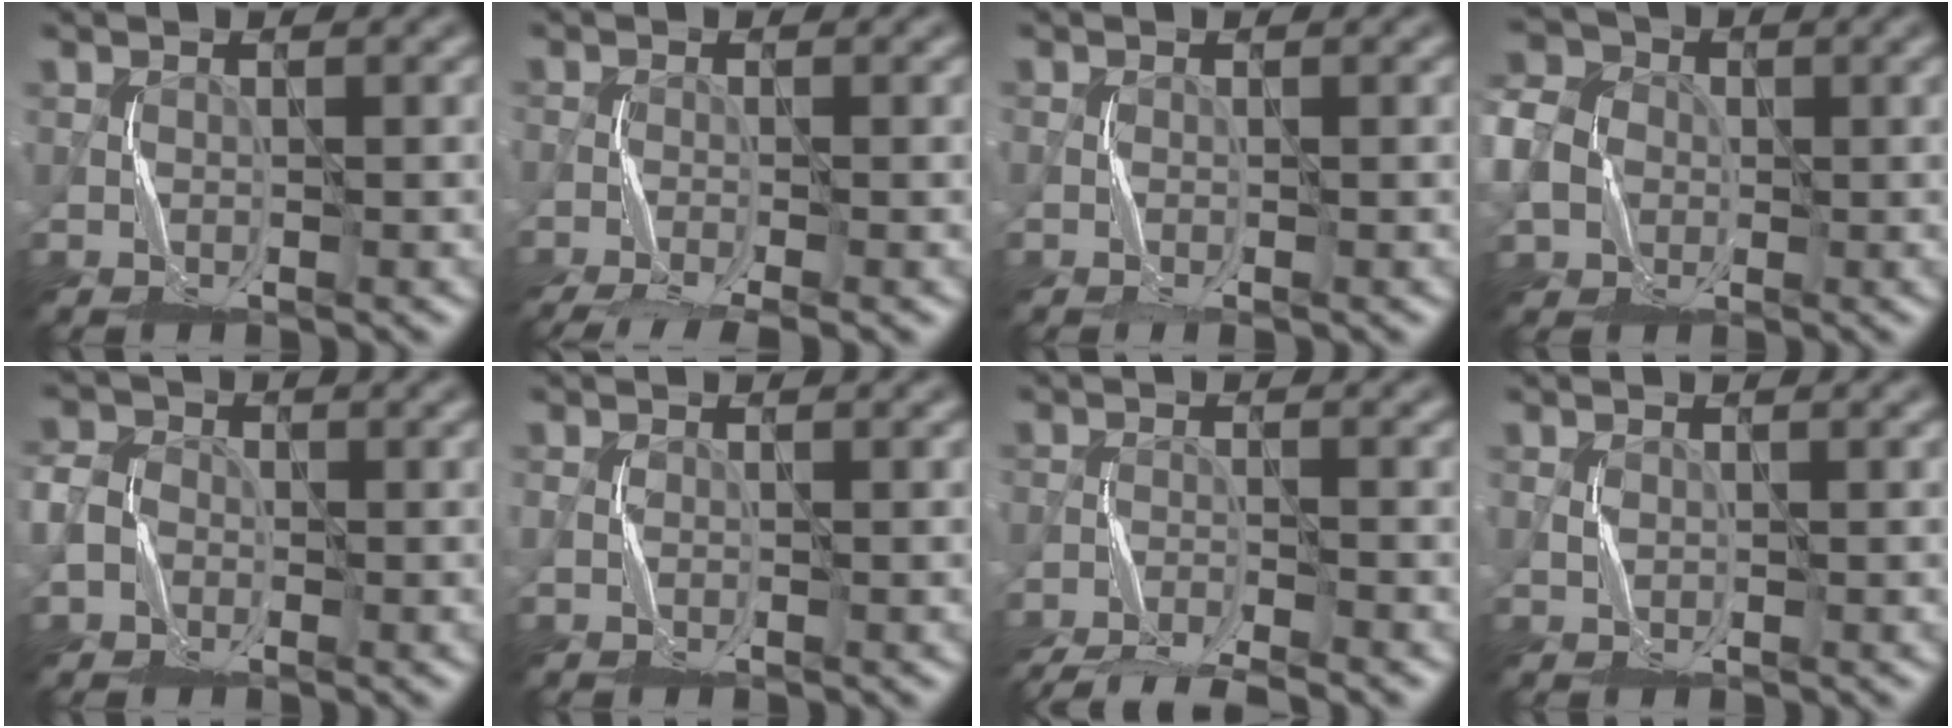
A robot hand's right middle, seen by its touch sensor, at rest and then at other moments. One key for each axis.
{"total": 5.1, "fx": -4.1, "fy": 0.6, "fz": 2.9, "tx": -0.049, "ty": -0.012, "tz": -0.082}
{"total": 0.6, "fx": -0.5, "fy": -0.1, "fz": 0.3, "tx": -0.003, "ty": -0.001, "tz": -0.011}
{"total": 6.7, "fx": -0.8, "fy": 5.9, "fz": 3.1, "tx": -0.073, "ty": 0.009, "tz": -0.033}
{"total": 3.1, "fx": -1.0, "fy": 2.7, "fz": 1.1, "tx": -0.020, "ty": 0.002, "tz": -0.023}
{"total": 0.0}
{"total": 7.8, "fx": -7.4, "fy": 0.8, "fz": 2.3, "tx": -0.042, "ty": -0.018, "tz": -0.123}
{"total": 0.0}